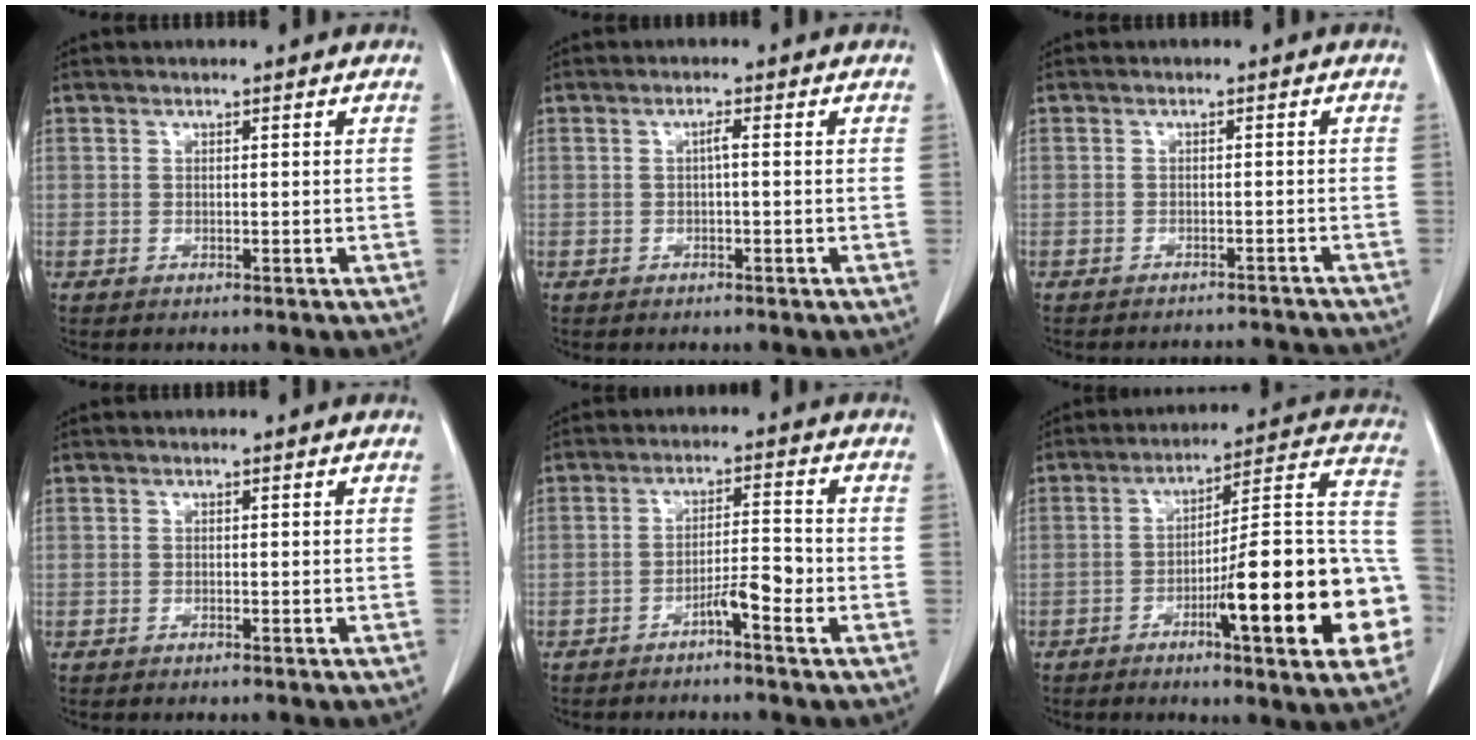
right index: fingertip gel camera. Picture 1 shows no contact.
{"total": 1.1, "force": [0.0, 0.1, 1.1], "torque": [-0.020, 0.003, -0.001]}
{"total": 6.4, "force": [-6.3, 1.0, 0.0], "torque": [0.003, 0.012, -0.071]}
{"total": 0.0}
{"total": 4.2, "force": [-2.4, 0.2, 3.4], "torque": [-0.054, 0.008, -0.043]}
{"total": 21.2, "force": [-6.8, 2.4, 19.9], "torque": [-0.209, 0.021, -0.094]}